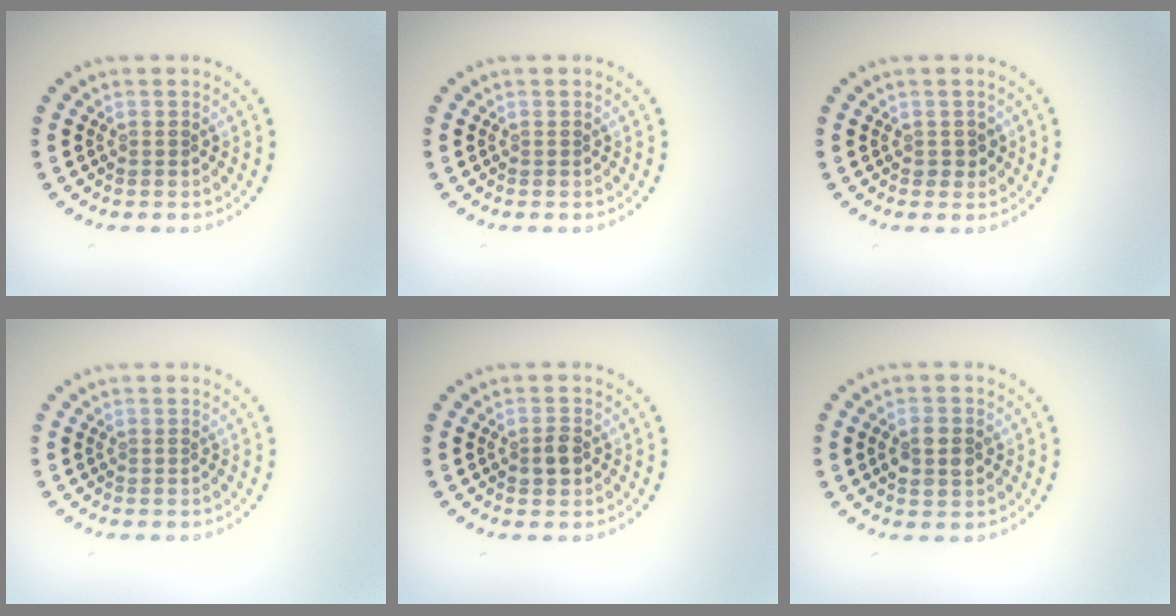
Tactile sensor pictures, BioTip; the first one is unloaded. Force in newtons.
{"total": 0.0}
{"total": 1.1, "press": 1.0, "slide": 0.4}
{"total": 0.0}
{"total": 1.7, "press": 1.6, "slide": 0.3}
{"total": 2.9, "press": 2.9, "slide": 0.2}